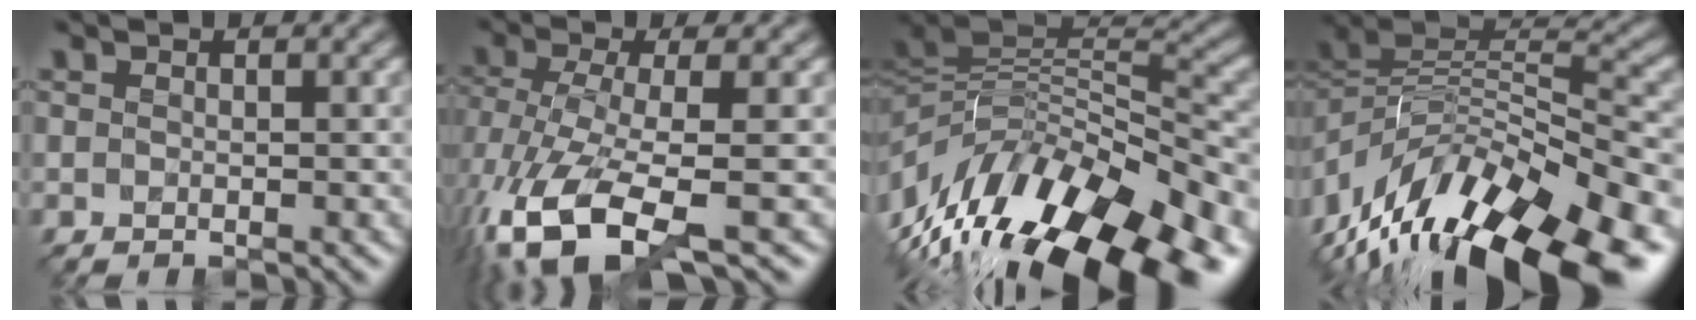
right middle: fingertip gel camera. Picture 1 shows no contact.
{"total": 7.9, "force": [-3.9, 2.4, 6.4], "torque": [-0.145, -0.009, -0.077]}
{"total": 15.5, "force": [-6.4, 7.0, 12.2], "torque": [-0.229, -0.005, -0.099]}
{"total": 14.3, "force": [-8.4, 5.9, 10.0], "torque": [-0.189, 0.016, -0.141]}